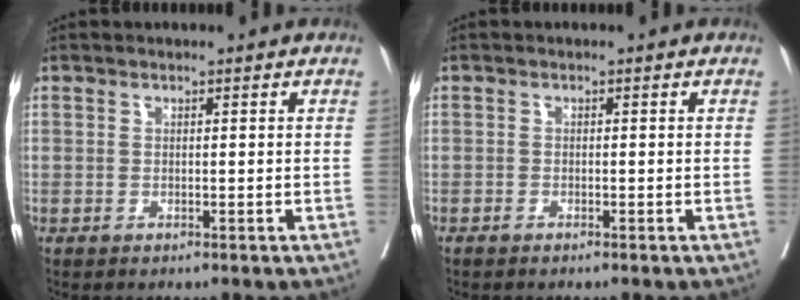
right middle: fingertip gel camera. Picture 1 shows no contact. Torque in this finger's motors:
{"motor_torque": [-0.31, 0.16, -0.07, -0.01]}